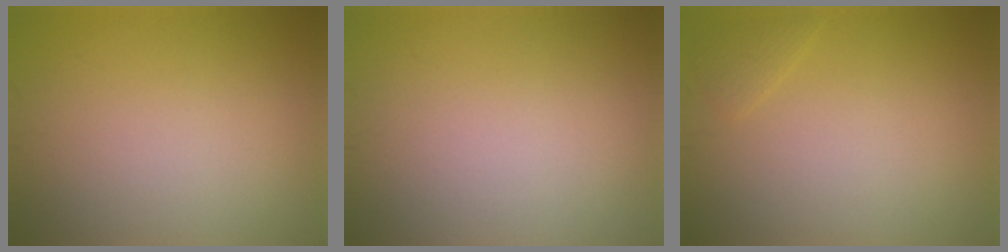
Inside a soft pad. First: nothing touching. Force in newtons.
{"total": 0.0}
{"total": 0.9, "press": 0.9, "slide": 0.1}